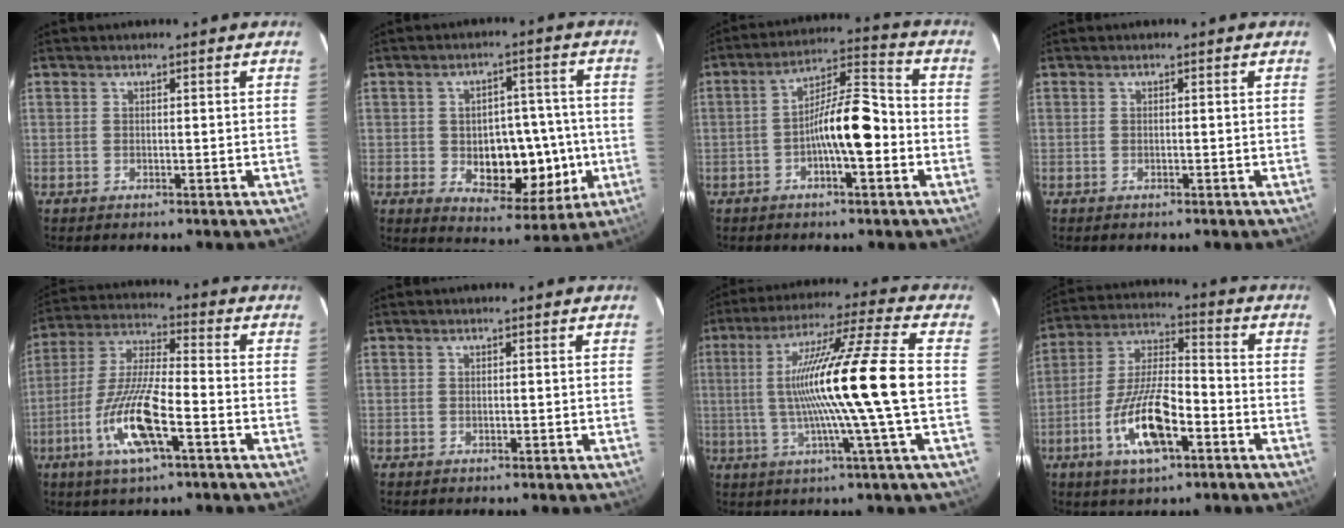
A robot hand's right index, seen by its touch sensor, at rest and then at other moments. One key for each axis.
{"total": 14.7, "fx": -2.4, "fy": 8.3, "fz": 11.9, "tx": -0.177, "ty": 0.022, "tz": -0.014}
{"total": 11.0, "fx": -2.5, "fy": 2.7, "fz": 10.4, "tx": -0.187, "ty": 0.028, "tz": -0.042}
{"total": 0.6, "fx": -0.2, "fy": 0.3, "fz": 0.4, "tx": -0.014, "ty": -0.001, "tz": -0.003}
{"total": 13.9, "fx": -5.6, "fy": 2.6, "fz": 12.4, "tx": -0.260, "ty": -0.008, "tz": -0.104}
{"total": 0.0}
{"total": 18.3, "fx": -0.9, "fy": -1.9, "fz": 18.1, "tx": -0.316, "ty": 0.005, "tz": -0.026}
{"total": 13.9, "fx": -5.7, "fy": 4.2, "fz": 11.9, "tx": -0.242, "ty": 0.002, "tz": -0.103}